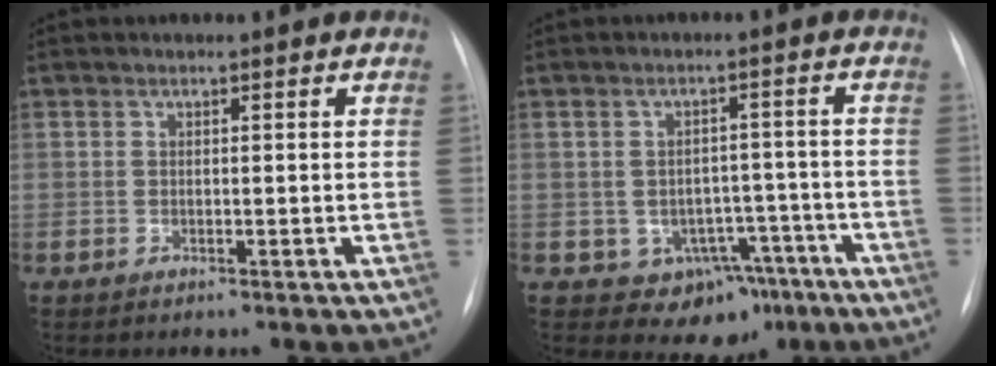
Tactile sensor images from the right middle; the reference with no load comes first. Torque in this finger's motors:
{"motor_torque": [0.25, -0.25, 0.02, 0.00]}